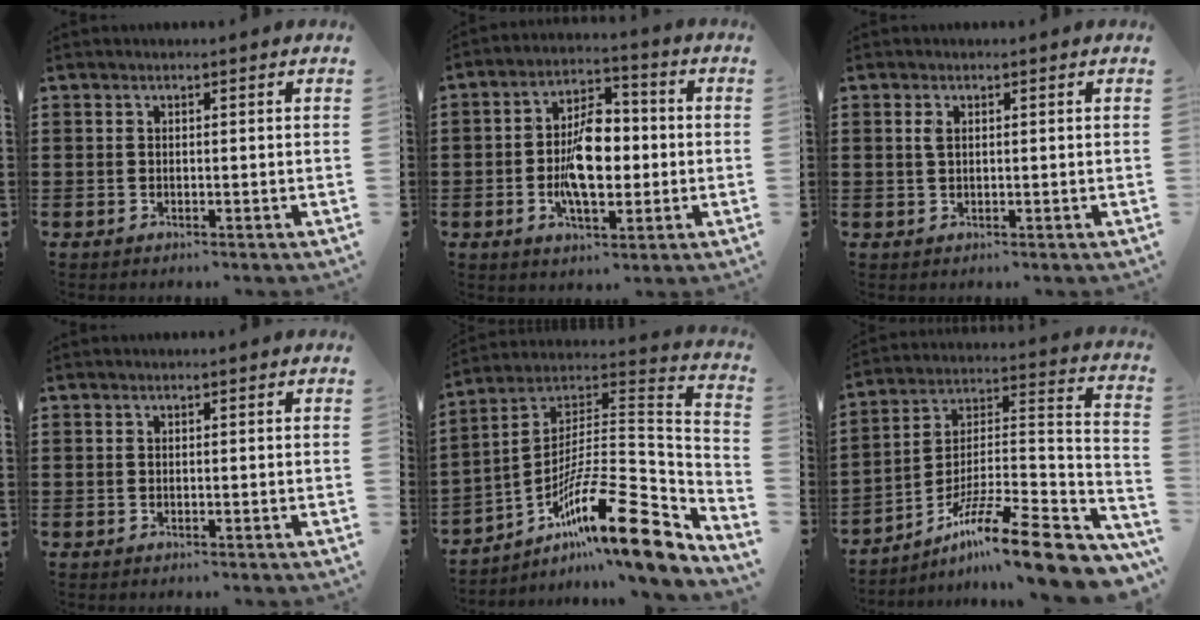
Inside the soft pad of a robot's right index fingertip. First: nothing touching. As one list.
[{"total": 9.6, "force": [-1.0, 4.9, 8.2], "torque": [-0.148, 0.003, -0.024]}, {"total": 1.4, "force": [0.4, 0.7, 1.2], "torque": [-0.026, 0.004, 0.006]}, {"total": 0.0}, {"total": 17.2, "force": [-10.1, 3.5, 13.5], "torque": [-0.212, 0.001, -0.184]}, {"total": 14.7, "force": [-10.0, 1.8, 10.7], "torque": [-0.182, 0.017, -0.179]}]